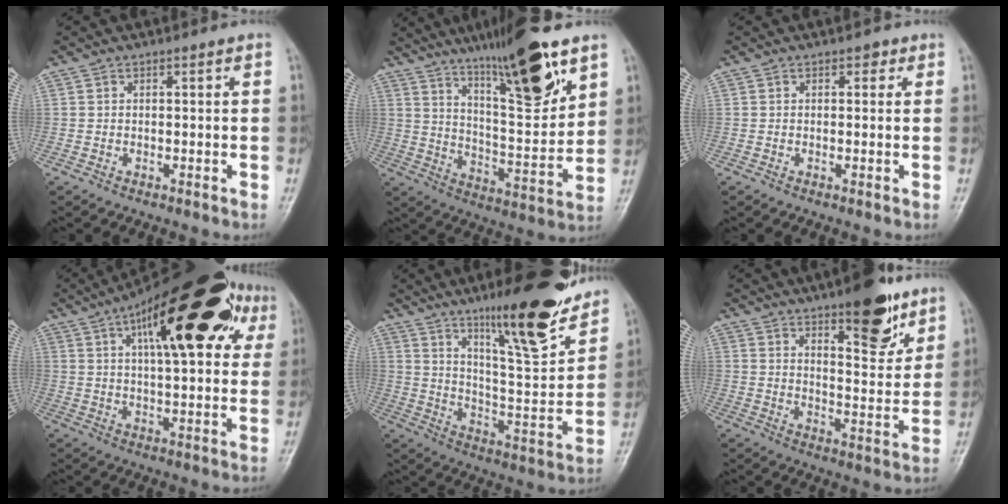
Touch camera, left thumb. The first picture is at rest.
{"total": 18.4, "force": [11.6, 3.4, 13.9], "torque": [-0.198, -0.064, 0.197]}
{"total": 1.2, "force": [0.5, 0.9, 0.6], "torque": [0.007, 0.001, 0.001]}
{"total": 24.8, "force": [10.2, 9.5, 20.5], "torque": [-0.277, 0.015, 0.145]}
{"total": 20.2, "force": [13.9, 4.1, 14.1], "torque": [-0.176, -0.080, 0.223]}
{"total": 13.5, "force": [8.6, 4.5, 9.3], "torque": [-0.095, -0.054, 0.125]}